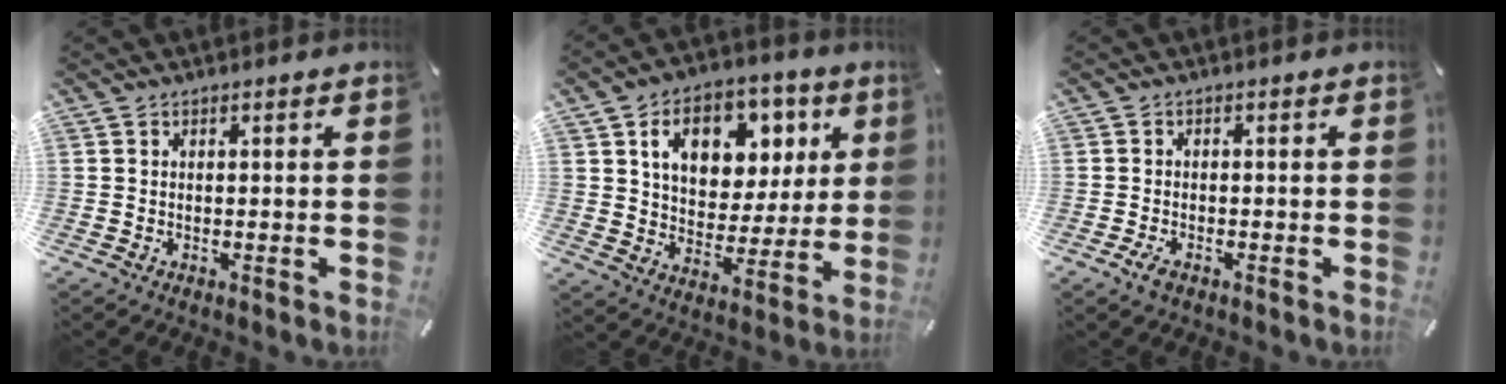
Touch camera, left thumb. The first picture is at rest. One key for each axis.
{"total": 14.7, "fx": 6.2, "fy": 10.8, "fz": 7.8, "tx": -0.118, "ty": -0.016, "tz": 0.111}
{"total": 2.3, "fx": -1.5, "fy": 1.1, "fz": 1.4, "tx": -0.037, "ty": 0.000, "tz": -0.030}